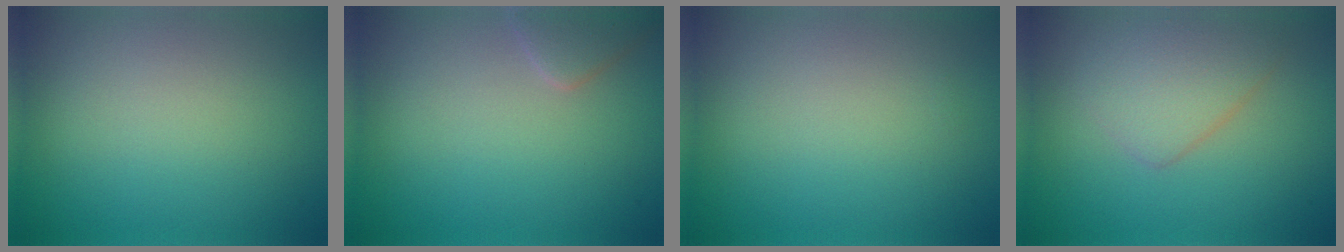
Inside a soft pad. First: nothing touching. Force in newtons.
{"total": 1.8, "press": 1.8, "slide": 0.1}
{"total": 0.0}
{"total": 2.8, "press": 2.8, "slide": 0.1}